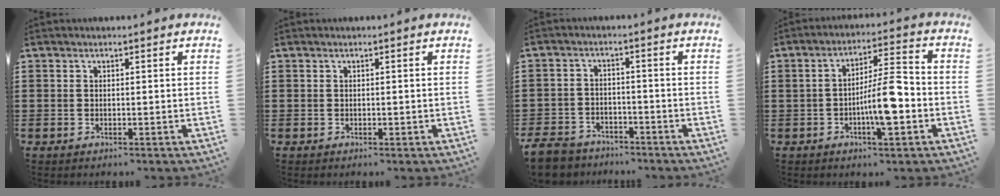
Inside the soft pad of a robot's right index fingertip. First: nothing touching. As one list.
[{"total": 0.0}, {"total": 5.0, "force": [-4.7, 1.5, 0.9], "torque": [-0.034, 0.002, -0.097]}, {"total": 8.8, "force": [-2.5, 2.4, 8.1], "torque": [-0.141, 0.002, -0.049]}]